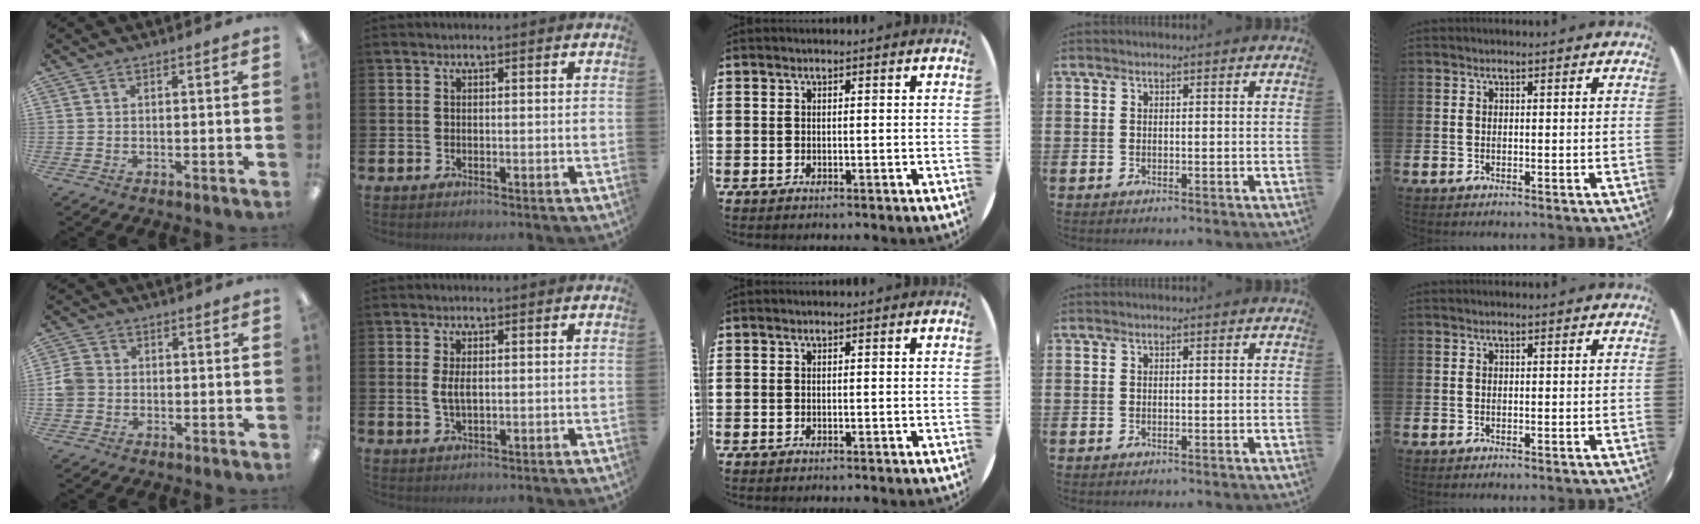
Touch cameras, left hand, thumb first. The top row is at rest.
{"thumb": {"total": 4.4, "force": [-0.6, 4.0, 1.8], "torque": [-0.033, 0.014, -0.008]}, "index": {"total": 2.5, "force": [0.4, 1.1, 2.2], "torque": [-0.039, 0.002, 0.003]}}